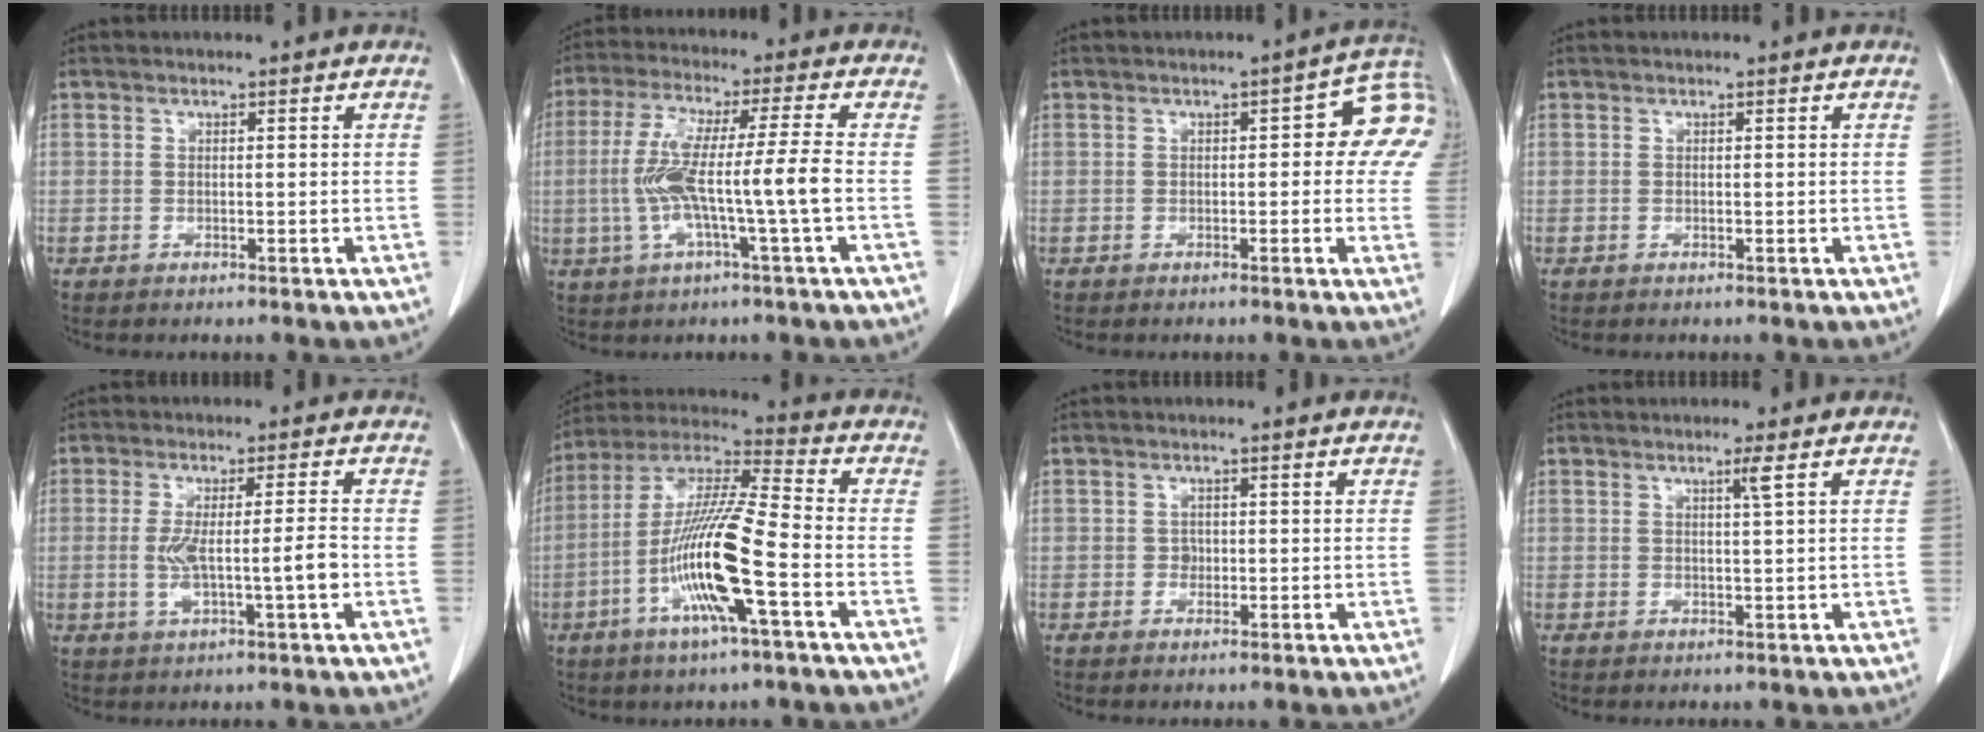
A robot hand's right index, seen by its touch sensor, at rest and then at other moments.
{"total": 11.2, "force": [-1.9, -0.7, 11.0], "torque": [-0.221, 0.009, -0.037]}
{"total": 8.4, "force": [1.4, 3.4, 7.6], "torque": [-0.082, 0.027, 0.011]}
{"total": 0.0}
{"total": 6.6, "force": [-1.2, -0.1, 6.5], "torque": [-0.122, 0.001, -0.016]}
{"total": 15.5, "force": [-4.9, 0.6, 14.7], "torque": [-0.294, -0.004, -0.099]}
{"total": 1.0, "force": [-0.2, 0.9, 0.4], "torque": [-0.003, 0.004, -0.002]}
{"total": 1.6, "force": [0.8, -0.6, 1.3], "torque": [-0.029, -0.006, 0.017]}